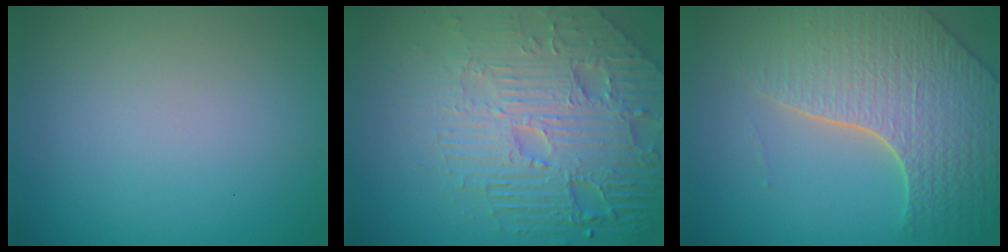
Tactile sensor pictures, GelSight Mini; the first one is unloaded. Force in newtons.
{"total": 8.6, "press": 6.2, "slide": 6.0}
{"total": 6.8, "press": 5.5, "slide": 3.9}